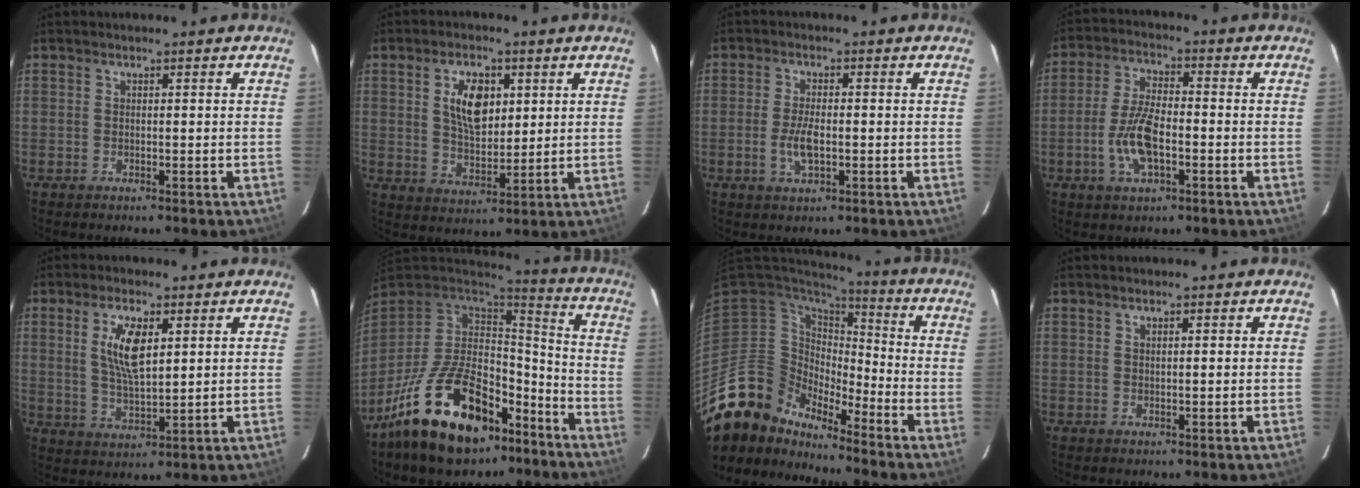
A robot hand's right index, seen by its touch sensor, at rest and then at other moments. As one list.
[{"total": 8.9, "force": [2.8, 4.8, 6.9], "torque": [-0.124, 0.008, 0.056]}, {"total": 4.7, "force": [-1.1, 1.8, 4.2], "torque": [-0.087, -0.003, -0.020]}, {"total": 9.1, "force": [-2.8, 3.7, 7.9], "torque": [-0.165, 0.002, -0.053]}, {"total": 8.1, "force": [2.7, 3.2, 6.9], "torque": [-0.130, 0.000, 0.057]}, {"total": 24.7, "force": [-15.0, 12.6, 15.1], "torque": [-0.297, 0.004, -0.226]}, {"total": 11.7, "force": [-10.5, 5.1, 0.5], "torque": [-0.019, 0.030, -0.207]}, {"total": 0.9, "force": [0.5, 0.3, 0.7], "torque": [-0.012, 0.003, 0.010]}]